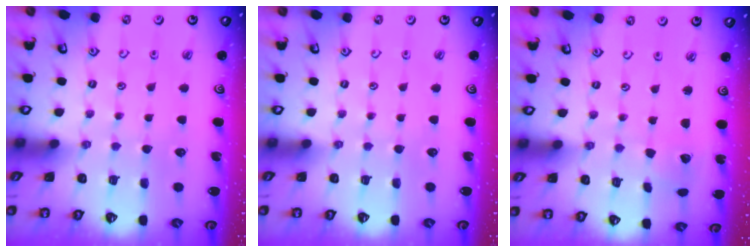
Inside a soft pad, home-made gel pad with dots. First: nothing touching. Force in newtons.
{"total": 0.0}
{"total": 2.6, "press": 2.6, "slide": 0.3}